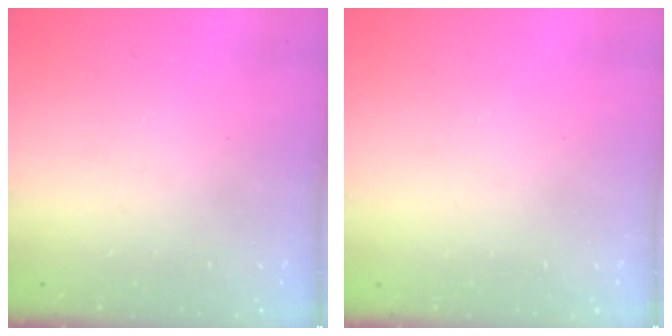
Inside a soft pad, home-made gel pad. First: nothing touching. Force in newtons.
{"total": 0.0}